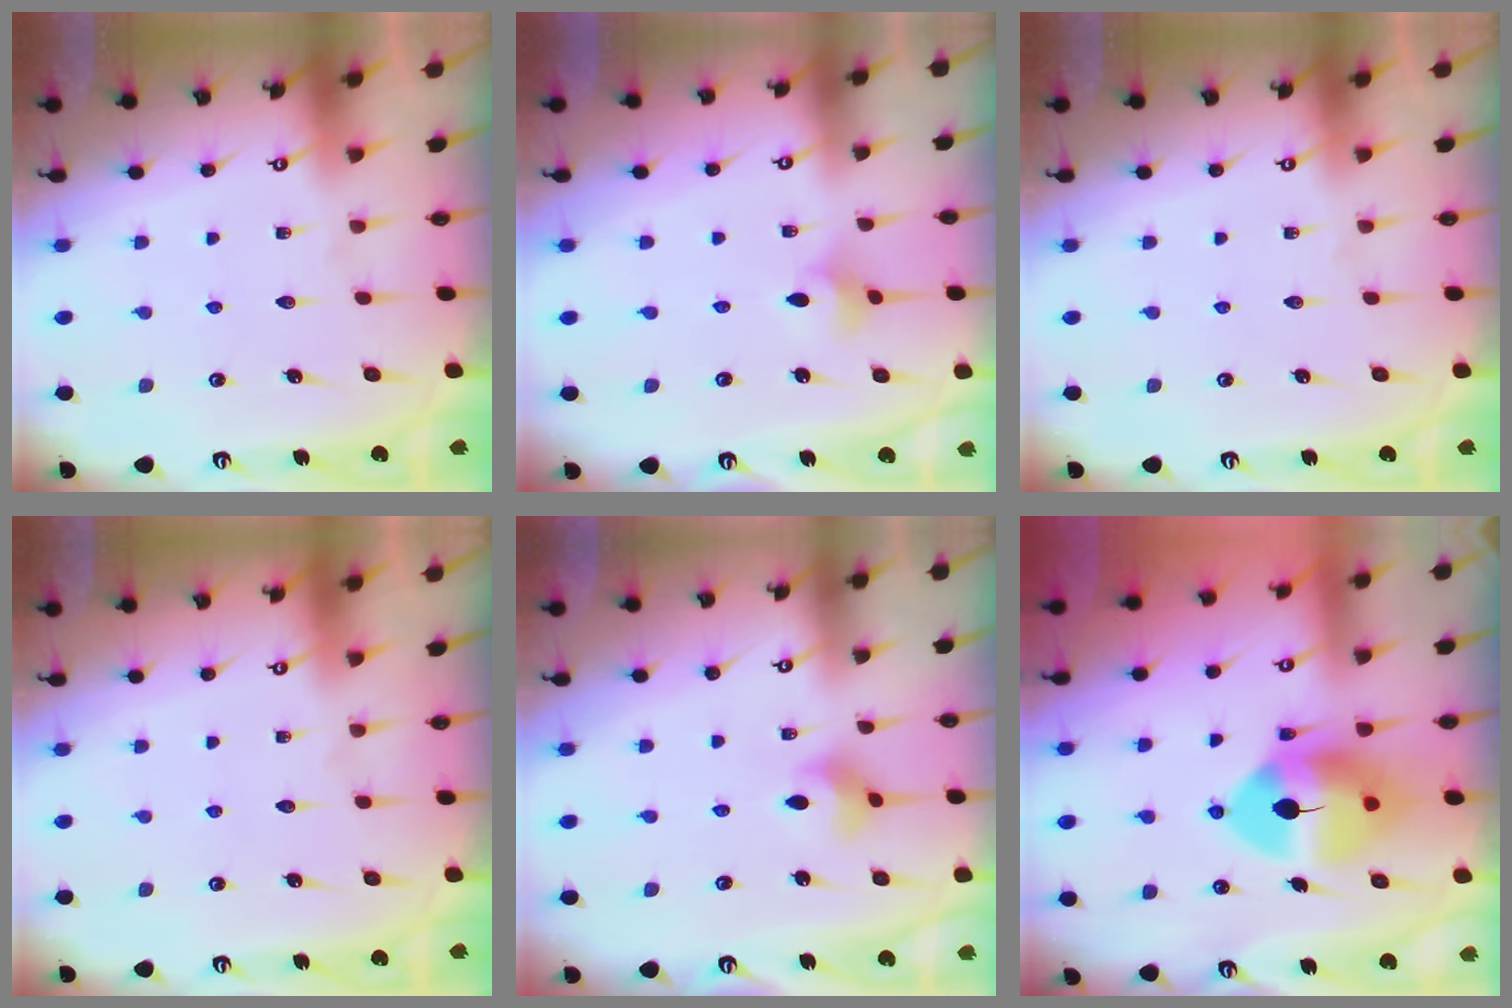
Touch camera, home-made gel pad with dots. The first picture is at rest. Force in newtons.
{"total": 3.6, "press": 3.6, "slide": 0.6}
{"total": 0.0}
{"total": 0.0}
{"total": 3.4, "press": 3.3, "slide": 0.5}
{"total": 12.0, "press": 11.8, "slide": 2.2}